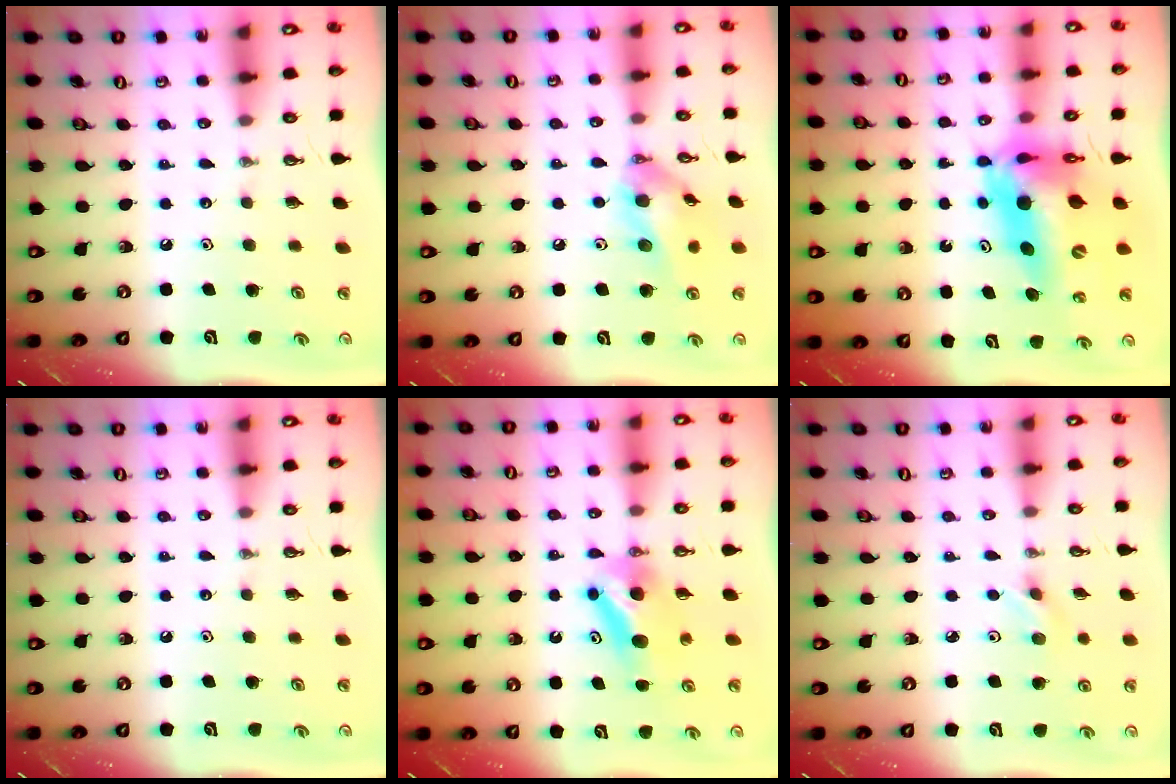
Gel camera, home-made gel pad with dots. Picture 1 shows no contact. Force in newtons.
{"total": 12.8, "press": 12.6, "slide": 2.1}
{"total": 16.4, "press": 16.3, "slide": 1.6}
{"total": 0.0}
{"total": 7.3, "press": 7.0, "slide": 2.0}
{"total": 3.9, "press": 3.7, "slide": 1.3}